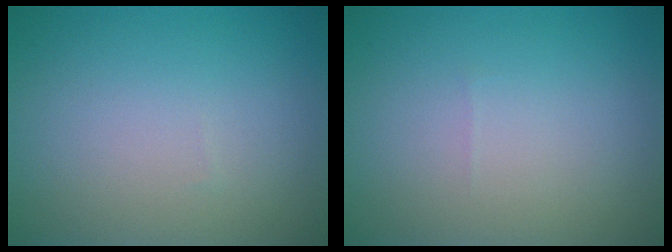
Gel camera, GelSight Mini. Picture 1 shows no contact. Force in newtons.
{"total": 0.0}